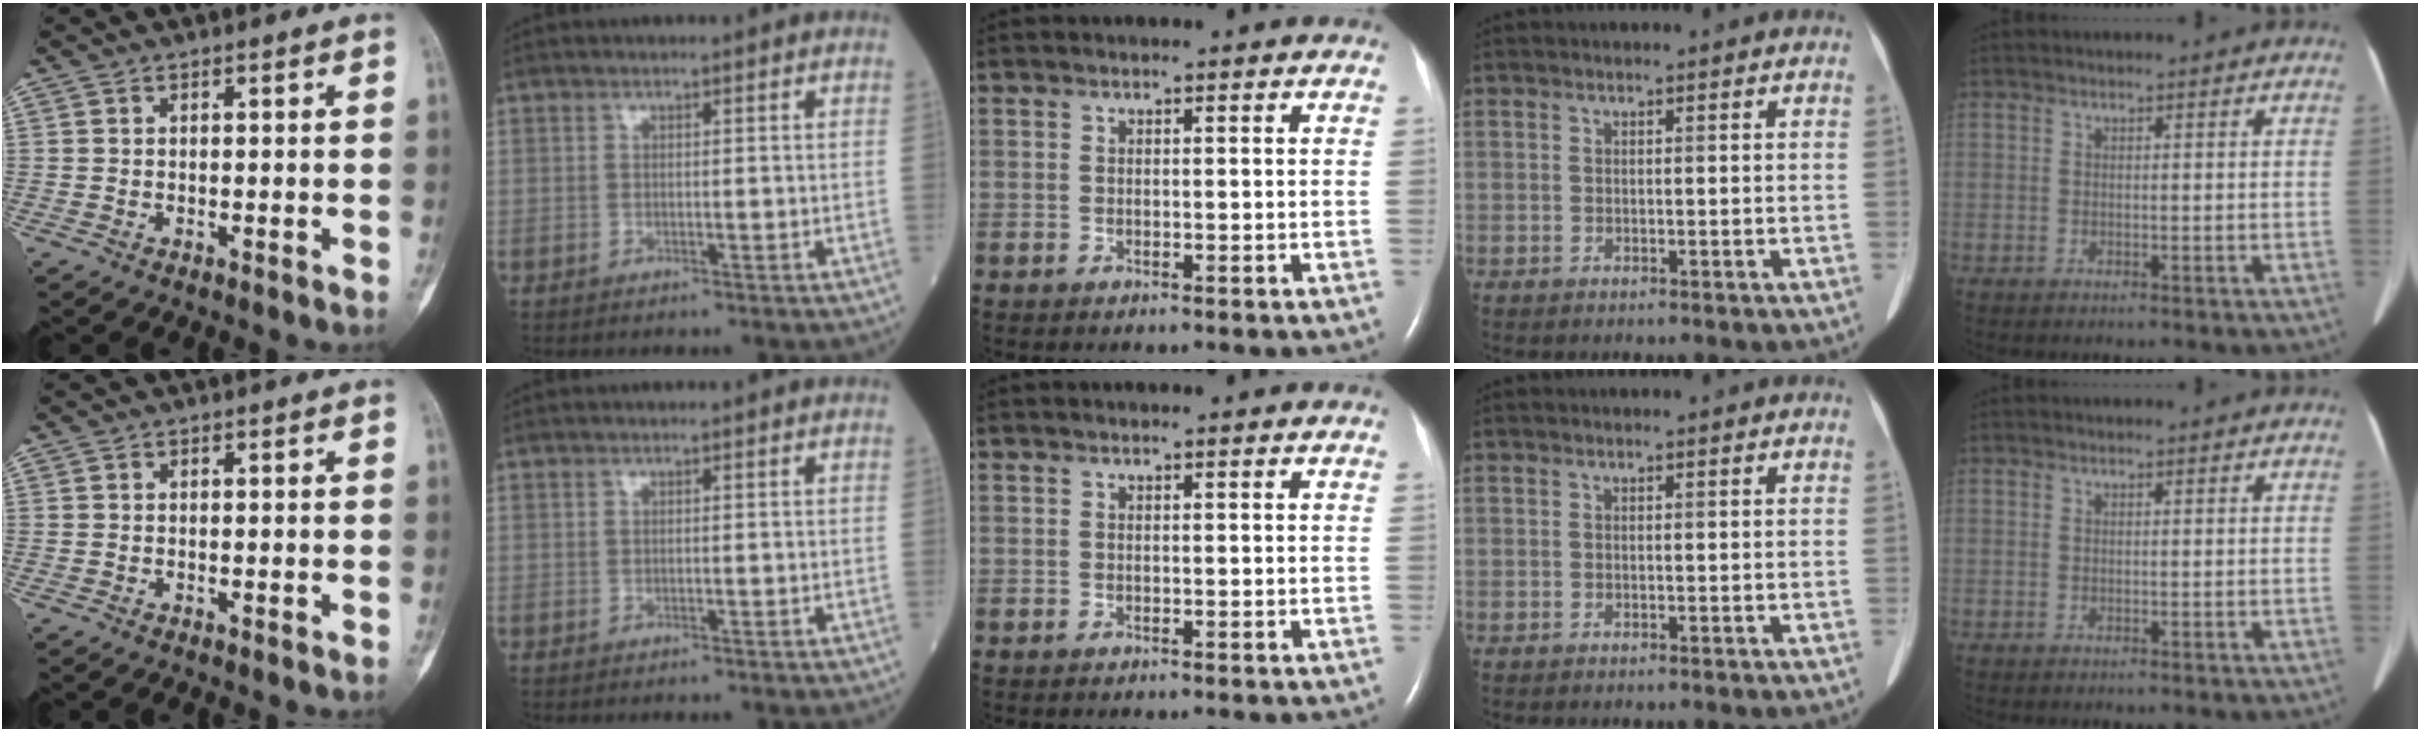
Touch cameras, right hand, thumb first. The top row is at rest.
{}